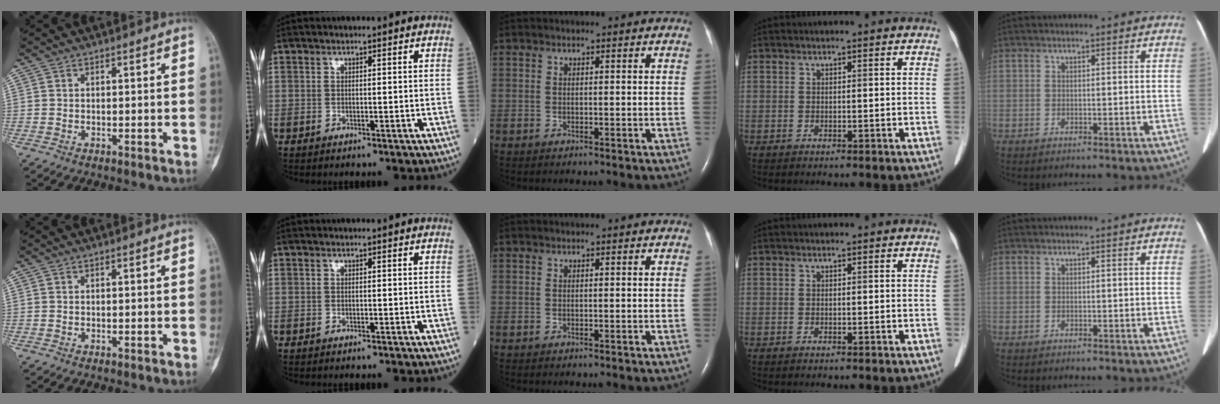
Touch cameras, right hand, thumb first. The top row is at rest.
{}